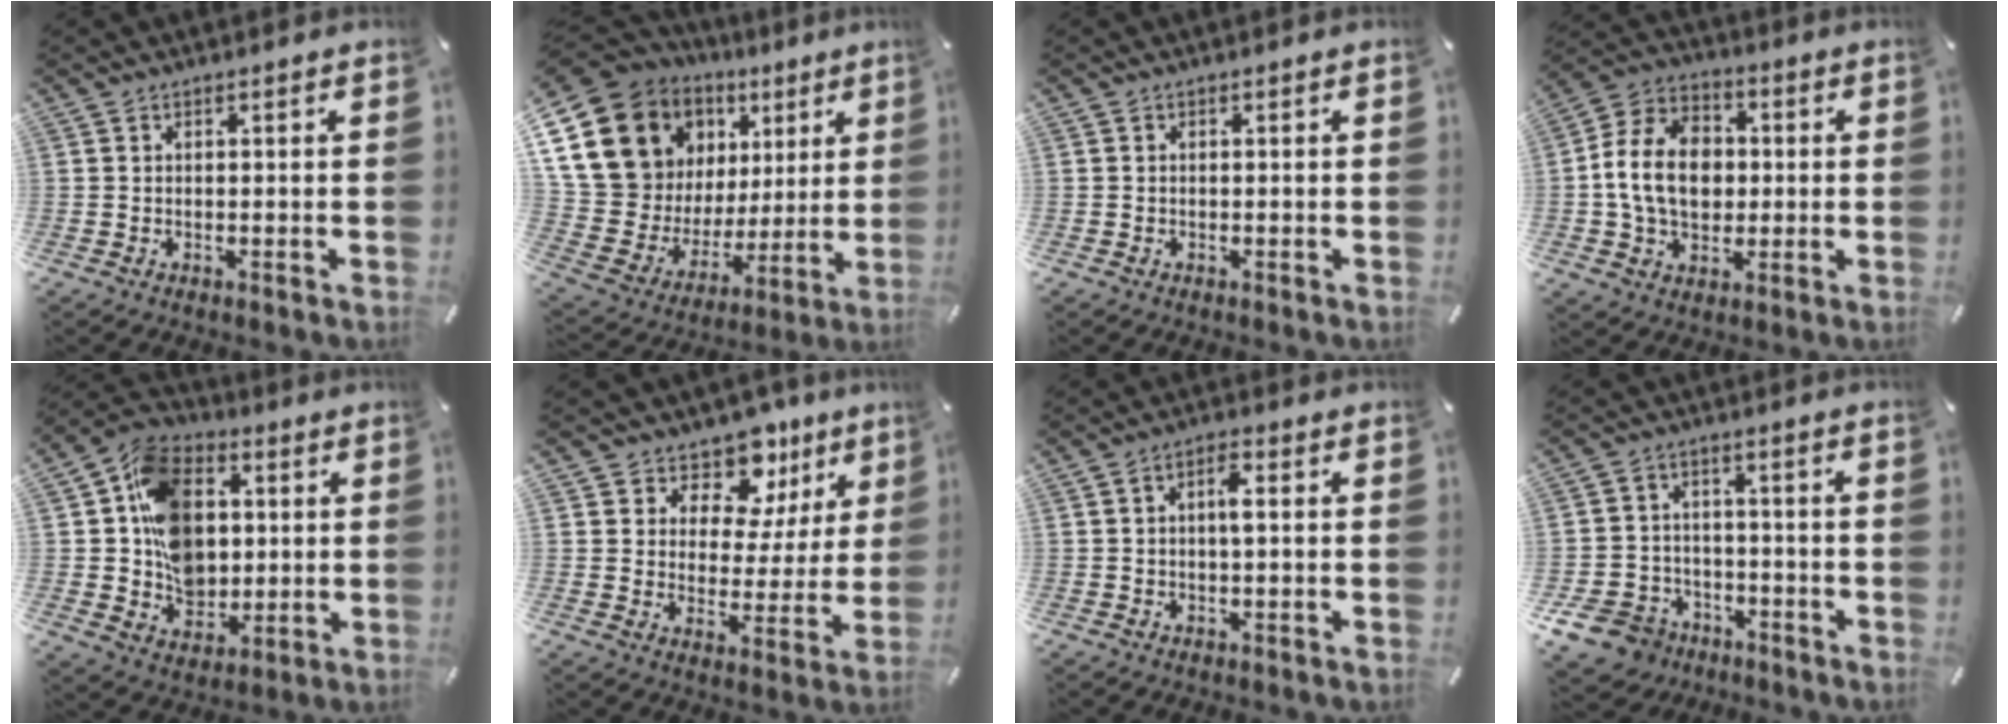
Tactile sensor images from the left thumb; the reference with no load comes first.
{"total": 18.3, "force": [8.4, 15.0, 6.3], "torque": [-0.103, -0.073, 0.183]}
{"total": 0.0}
{"total": 13.8, "force": [-0.3, 10.7, 8.6], "torque": [-0.188, 0.016, -0.007]}
{"total": 15.9, "force": [2.0, 13.1, 8.8], "torque": [-0.162, -0.002, 0.040]}
{"total": 10.6, "force": [7.7, 6.6, 3.1], "torque": [-0.050, -0.062, 0.139]}
{"total": 3.9, "force": [0.4, 1.7, 3.5], "torque": [-0.062, 0.006, 0.002]}
{"total": 9.5, "force": [-5.6, 7.2, 2.4], "torque": [-0.067, 0.044, -0.105]}